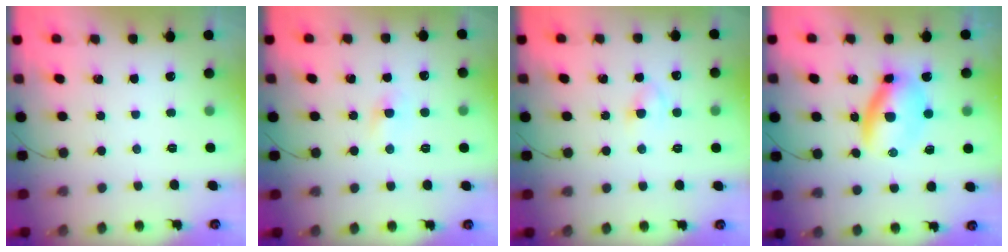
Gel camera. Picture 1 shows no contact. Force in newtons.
{"total": 1.4, "press": 1.1, "slide": 0.8}
{"total": 2.5, "press": 2.3, "slide": 1.0}
{"total": 7.2, "press": 7.0, "slide": 1.6}